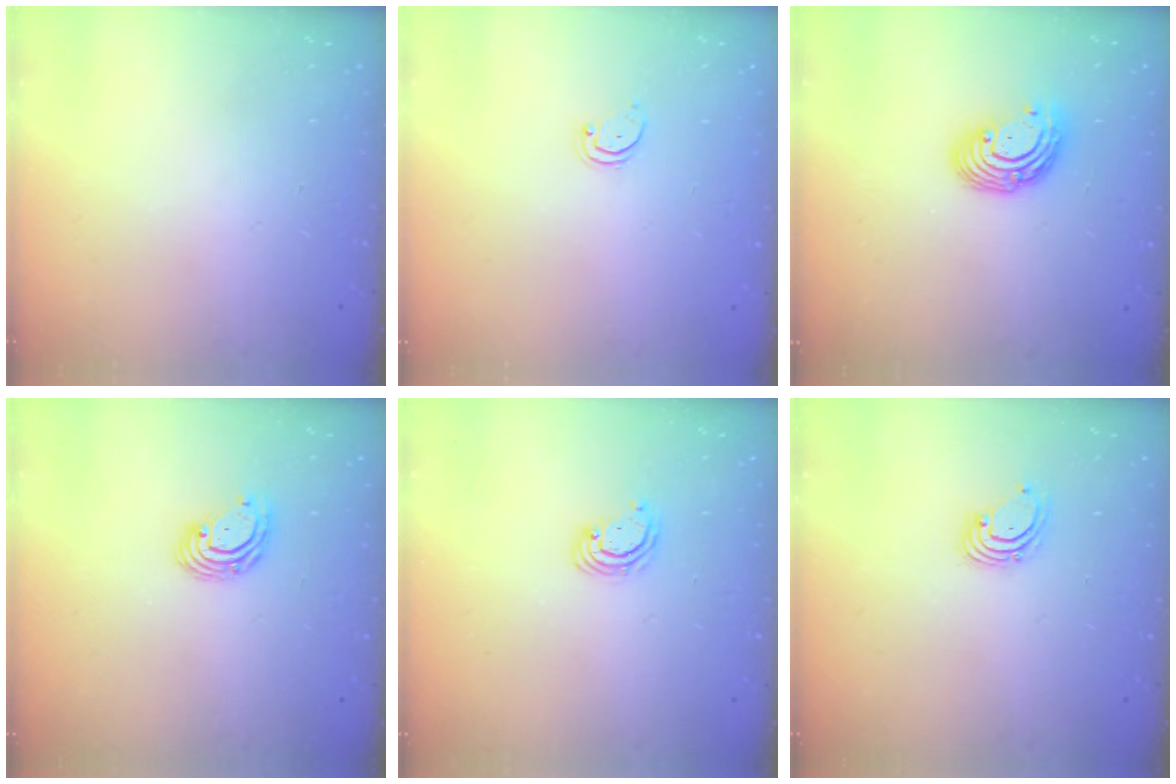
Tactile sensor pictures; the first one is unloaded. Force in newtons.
{"total": 1.5, "press": 1.5, "slide": 0.1}
{"total": 9.0, "press": 8.8, "slide": 1.7}
{"total": 5.7, "press": 5.7, "slide": 0.9}
{"total": 3.0, "press": 2.9, "slide": 0.3}
{"total": 1.8, "press": 1.8, "slide": 0.2}